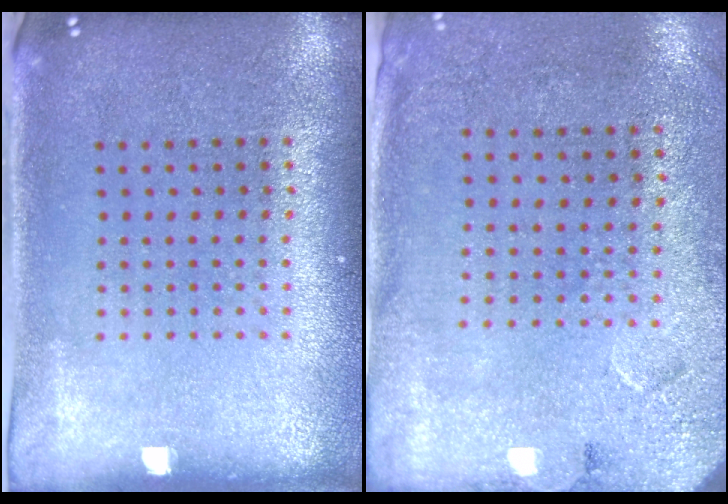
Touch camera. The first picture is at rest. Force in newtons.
{"total": 2.7, "press": 2.2, "slide": 1.6}